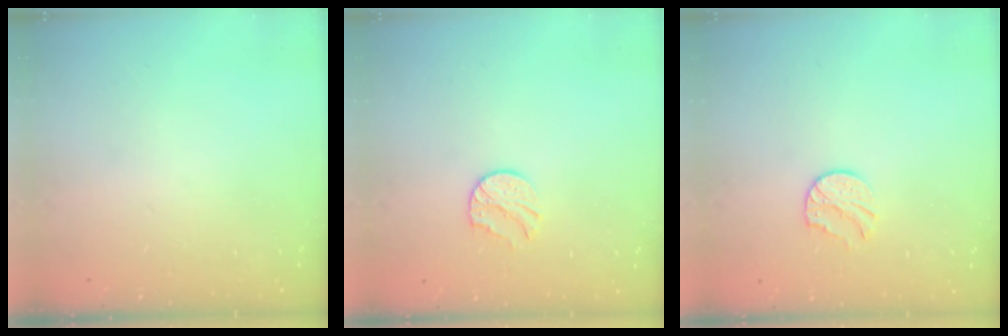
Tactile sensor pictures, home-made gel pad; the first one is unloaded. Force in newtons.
{"total": 8.0, "press": 8.0, "slide": 0.7}
{"total": 8.0, "press": 8.0, "slide": 0.7}